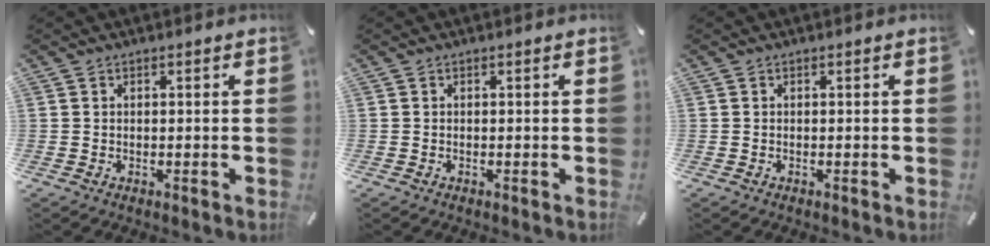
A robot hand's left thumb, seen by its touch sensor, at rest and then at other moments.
{"total": 0.0}
{"total": 0.0}